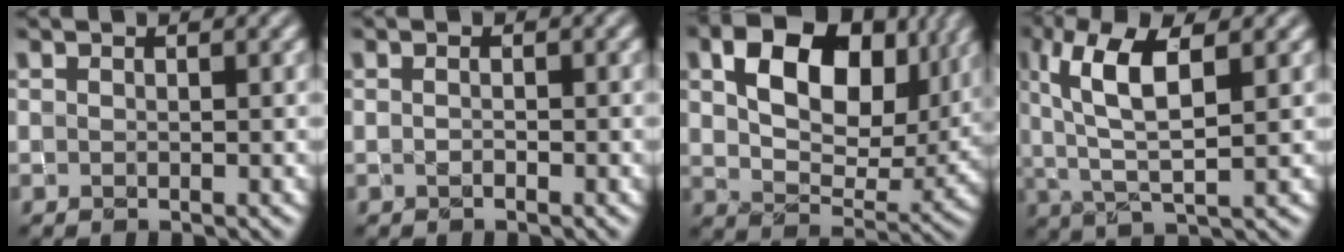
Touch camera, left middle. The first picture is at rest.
{"total": 0.6, "force": [-0.2, 0.2, 0.5], "torque": [-0.011, 0.001, -0.006]}
{"total": 11.2, "force": [4.6, 6.9, 7.5], "torque": [-0.124, 0.003, 0.081]}
{"total": 6.9, "force": [2.2, 2.2, 6.1], "torque": [-0.121, 0.009, 0.038]}